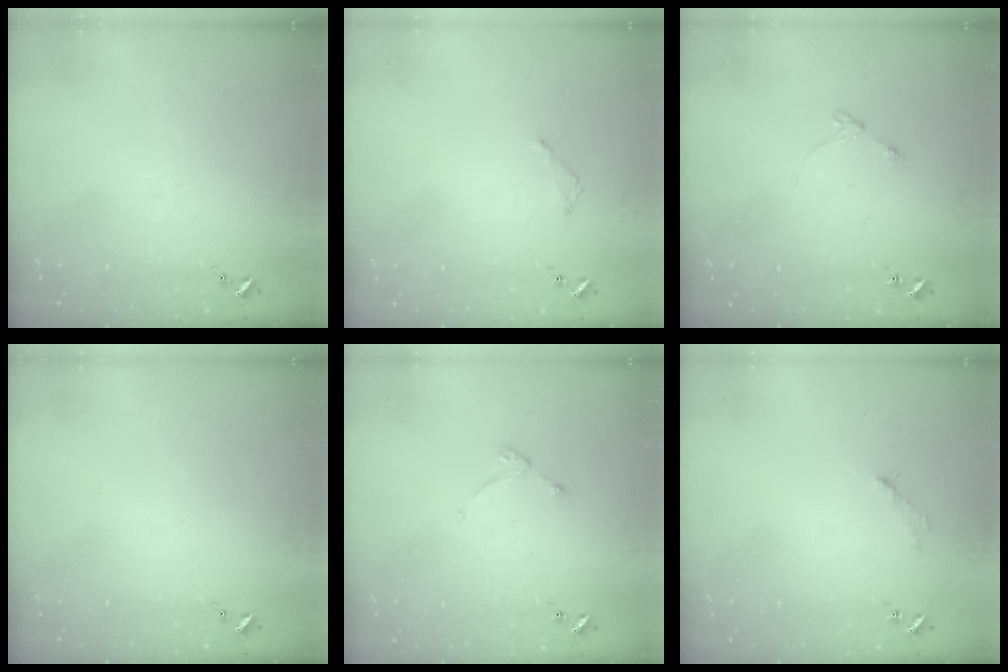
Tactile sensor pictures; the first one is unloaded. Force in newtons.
{"total": 2.0, "press": 2.0, "slide": 0.3}
{"total": 4.3, "press": 4.2, "slide": 0.5}
{"total": 0.0}
{"total": 2.6, "press": 2.6, "slide": 0.5}
{"total": 2.8, "press": 2.8, "slide": 0.4}